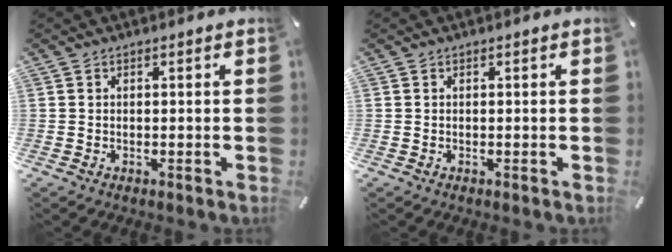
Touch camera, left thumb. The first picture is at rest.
{"total": 0.0}